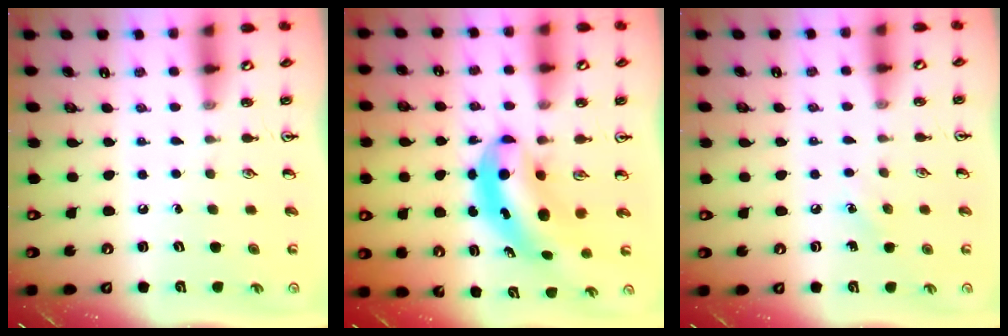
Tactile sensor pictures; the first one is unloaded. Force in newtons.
{"total": 5.7, "press": 5.6, "slide": 1.3}
{"total": 4.4, "press": 4.1, "slide": 1.5}